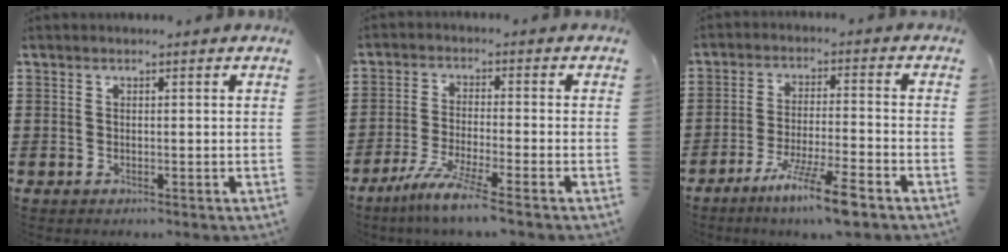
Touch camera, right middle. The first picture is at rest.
{"total": 6.2, "force": [-4.8, -0.3, 3.9], "torque": [-0.089, -0.020, -0.092]}
{"total": 8.4, "force": [-6.0, 0.2, 5.9], "torque": [-0.111, -0.010, -0.112]}